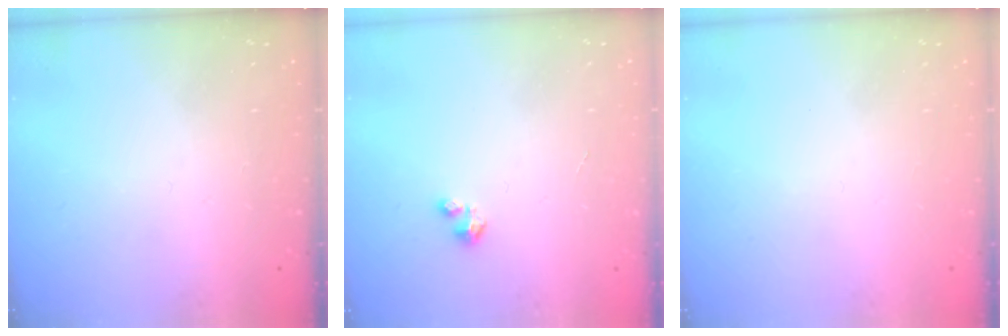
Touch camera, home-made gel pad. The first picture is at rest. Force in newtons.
{"total": 1.2, "press": 1.2, "slide": 0.2}
{"total": 0.0}